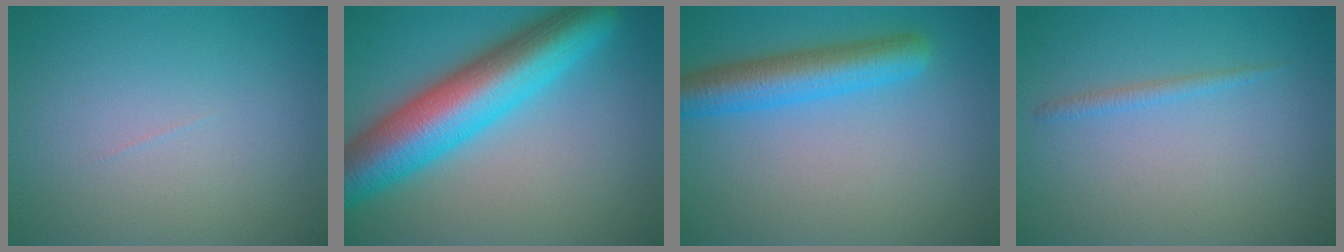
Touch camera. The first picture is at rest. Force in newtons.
{"total": 10.7, "press": 10.7, "slide": 0.1}
{"total": 5.3, "press": 5.3, "slide": 0.3}
{"total": 1.0, "press": 1.0, "slide": 0.1}